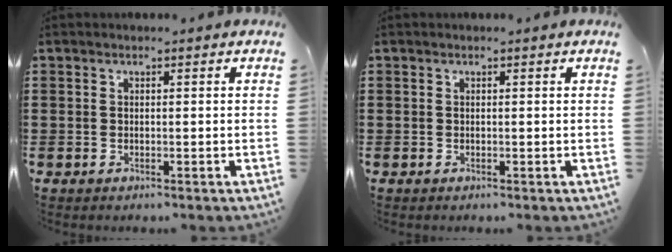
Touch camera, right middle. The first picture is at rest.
{"total": 0.0}